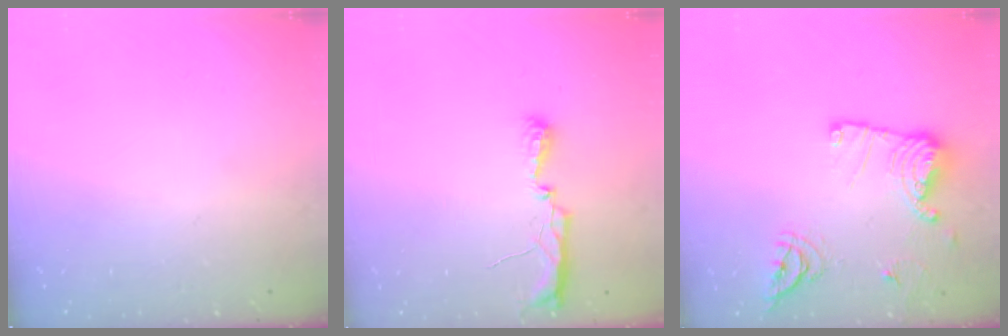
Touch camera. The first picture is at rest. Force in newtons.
{"total": 6.4, "press": 6.3, "slide": 0.8}
{"total": 14.9, "press": 14.9, "slide": 0.4}